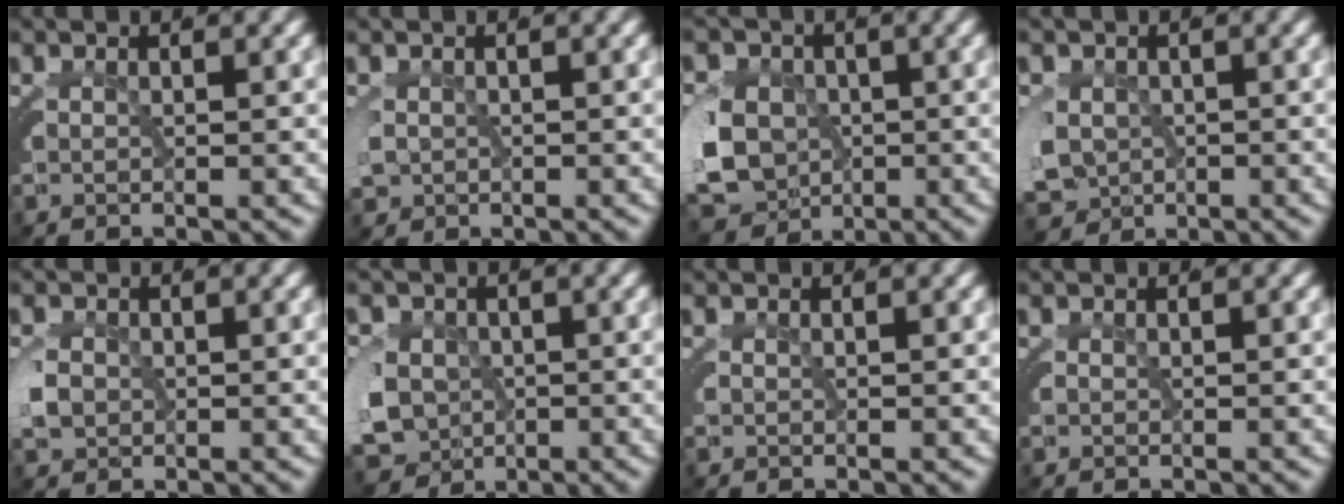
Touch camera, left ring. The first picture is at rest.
{"total": 2.6, "force": [-0.3, 2.3, 1.1], "torque": [-0.050, -0.022, 0.006]}
{"total": 12.7, "force": [-3.3, 11.1, 5.1], "torque": [-0.127, -0.044, -0.051]}
{"total": 7.0, "force": [-2.1, 6.0, 3.0], "torque": [-0.087, -0.045, -0.016]}
{"total": 1.5, "force": [-0.3, 1.0, 1.0], "torque": [-0.036, -0.002, -0.002]}
{"total": 10.9, "force": [-3.7, 9.5, 3.9], "torque": [-0.102, -0.044, -0.052]}
{"total": 0.0}
{"total": 0.0}